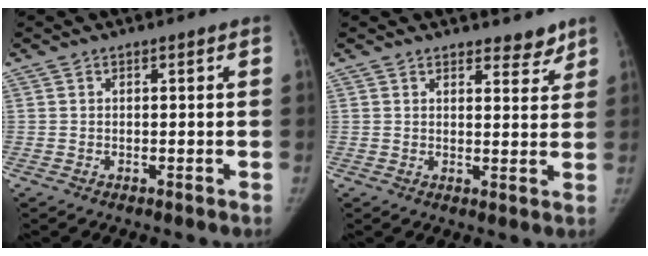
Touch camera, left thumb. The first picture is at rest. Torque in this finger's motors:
{"motor_torque": [-0.22, -0.12, -0.40, -0.02, -0.06]}